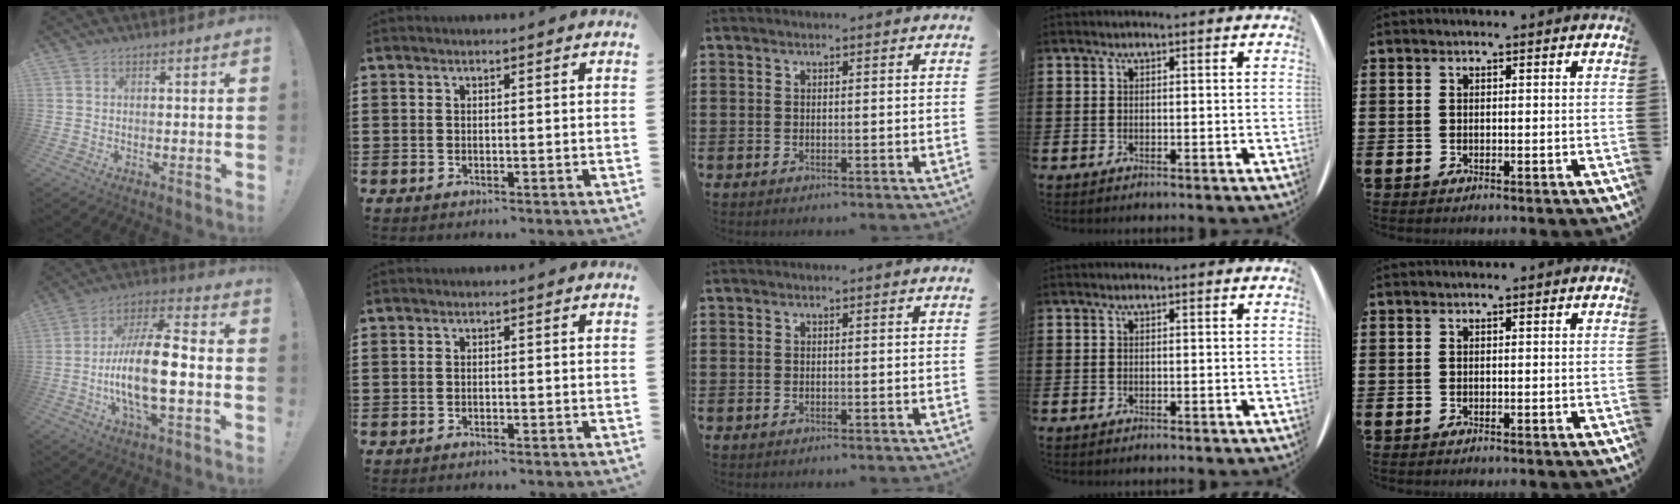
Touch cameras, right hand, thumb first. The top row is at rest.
{"thumb": {"total": 17.3, "force": [-3.2, 5.6, 16.1], "torque": [-0.308, 0.008, -0.056]}, "index": {"total": 0.8, "force": [-0.8, -0.1, 0.0], "torque": [-0.001, -0.001, -0.016]}}